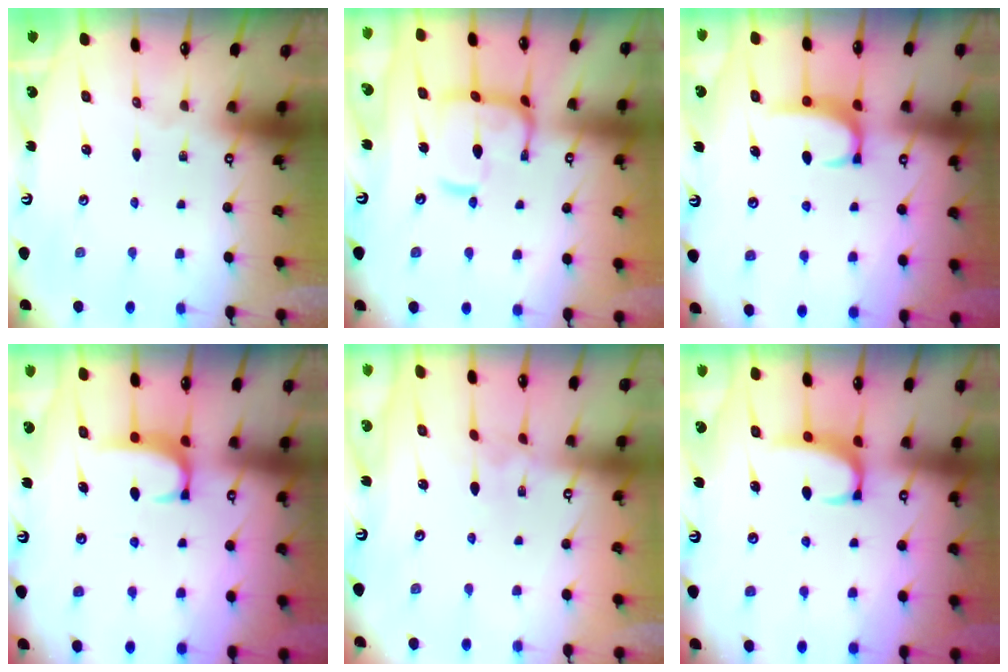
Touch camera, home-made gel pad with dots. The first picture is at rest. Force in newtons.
{"total": 9.8, "press": 9.7, "slide": 1.3}
{"total": 2.6, "press": 2.6, "slide": 0.5}
{"total": 1.7, "press": 1.6, "slide": 0.5}
{"total": 3.0, "press": 2.9, "slide": 0.3}
{"total": 2.3, "press": 2.2, "slide": 0.6}